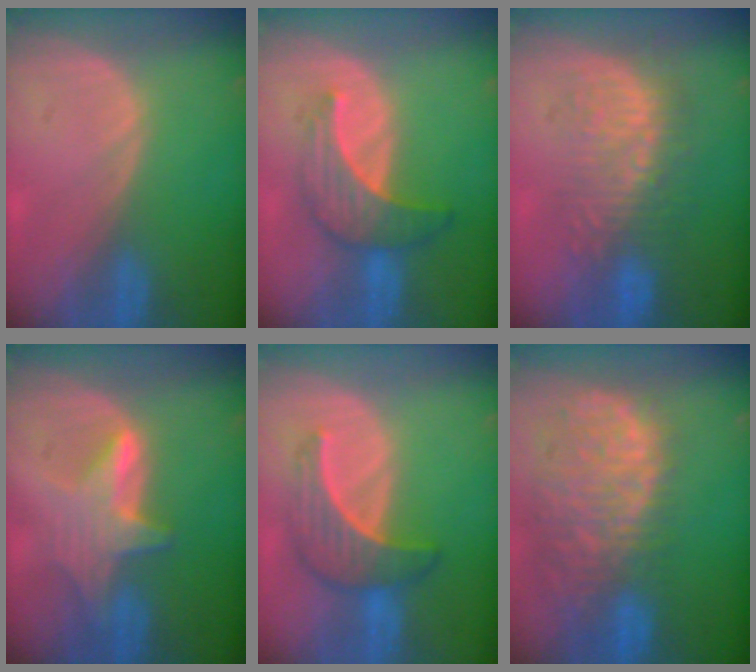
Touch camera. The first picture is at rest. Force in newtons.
{"total": 7.0, "press": 6.6, "slide": 2.3}
{"total": 8.7, "press": 8.6, "slide": 1.6}
{"total": 6.3, "press": 6.1, "slide": 1.7}
{"total": 6.5, "press": 6.4, "slide": 1.0}
{"total": 13.5, "press": 11.1, "slide": 7.8}